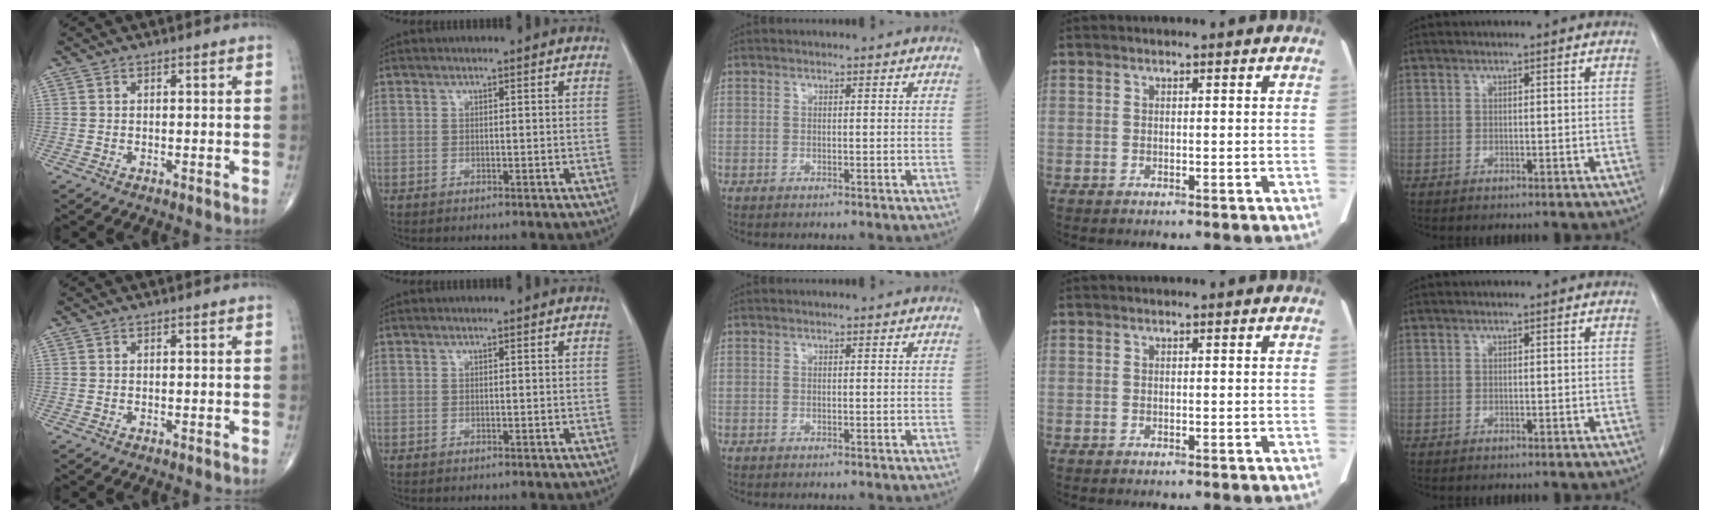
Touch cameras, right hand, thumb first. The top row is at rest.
{}